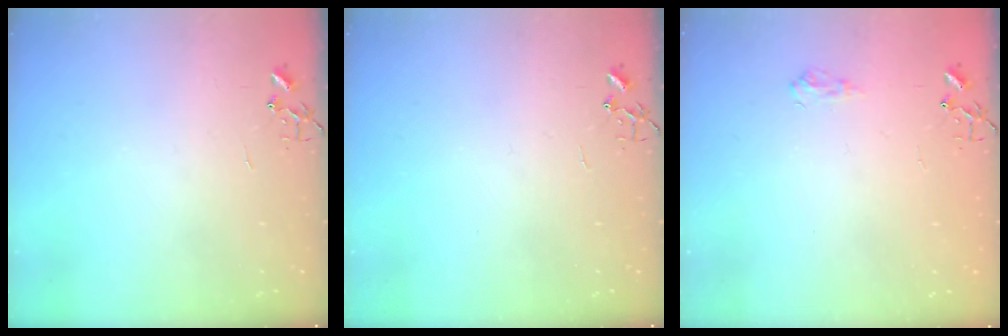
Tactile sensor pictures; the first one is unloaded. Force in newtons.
{"total": 0.0}
{"total": 6.3, "press": 6.3, "slide": 0.7}